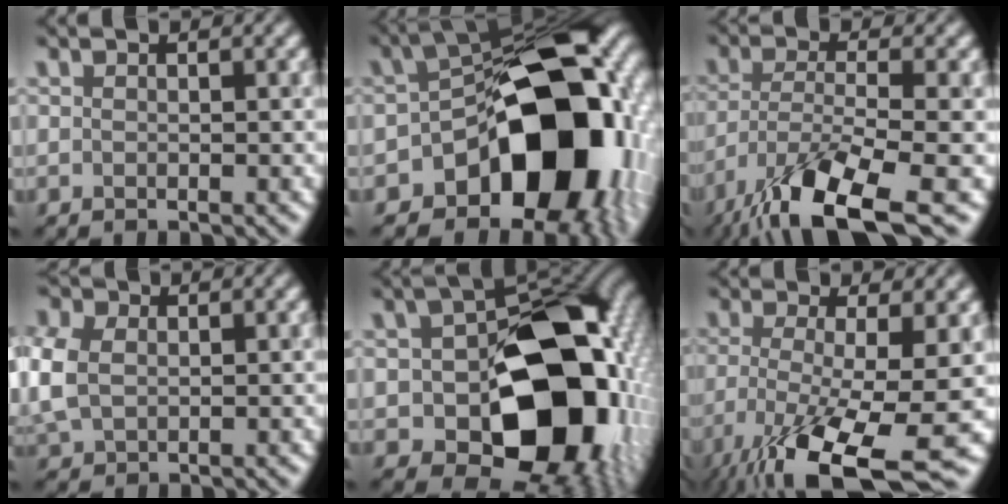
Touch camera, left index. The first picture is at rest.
{"total": 16.1, "force": [-4.7, 10.2, 11.5], "torque": [-0.106, -0.004, -0.081]}
{"total": 10.5, "force": [-6.4, 2.9, 7.9], "torque": [-0.147, -0.018, -0.119]}
{"total": 4.7, "force": [0.5, 3.6, 3.0], "torque": [-0.100, 0.005, 0.012]}
{"total": 16.1, "force": [-2.7, 10.5, 11.9], "torque": [-0.125, -0.008, -0.034]}
{"total": 12.4, "force": [-5.6, 3.3, 10.5], "torque": [-0.197, -0.028, -0.093]}